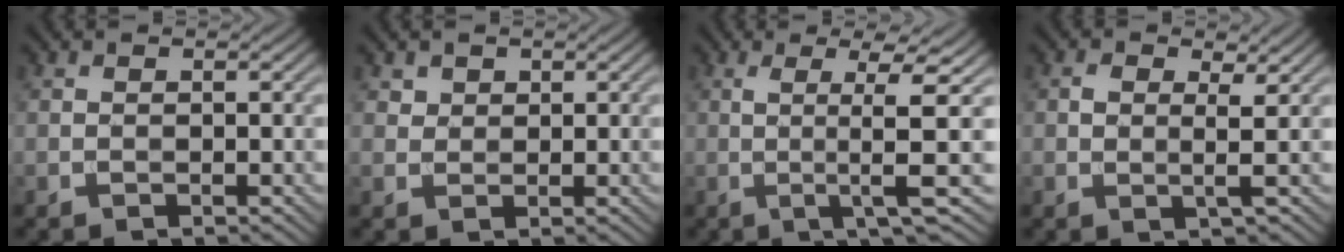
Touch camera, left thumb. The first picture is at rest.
{"total": 2.0, "force": [1.3, 1.5, 0.5], "torque": [-0.017, -0.010, 0.030]}
{"total": 6.2, "force": [-0.1, 0.1, 6.2], "torque": [-0.119, 0.008, -0.003]}
{"total": 2.5, "force": [0.5, 0.8, 2.4], "torque": [-0.050, -0.002, 0.008]}